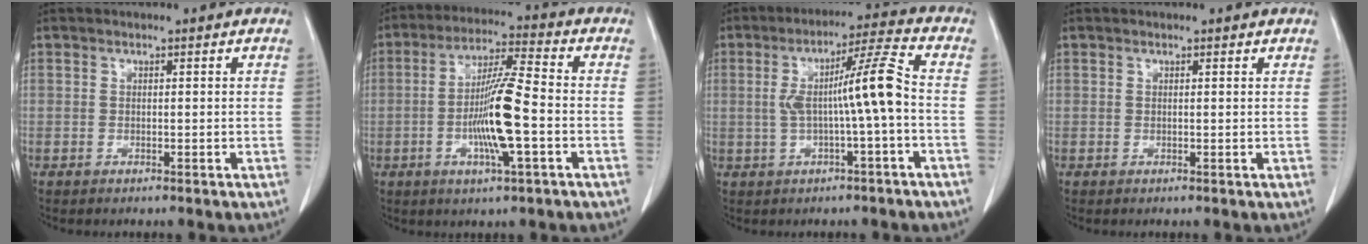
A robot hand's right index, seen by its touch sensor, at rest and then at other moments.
{"total": 11.0, "force": [-2.5, 0.4, 10.8], "torque": [-0.204, -0.004, -0.052]}
{"total": 8.6, "force": [-0.7, -0.6, 8.5], "torque": [-0.148, 0.022, -0.011]}
{"total": 0.6, "force": [0.6, 0.2, 0.1], "torque": [-0.007, 0.001, 0.006]}